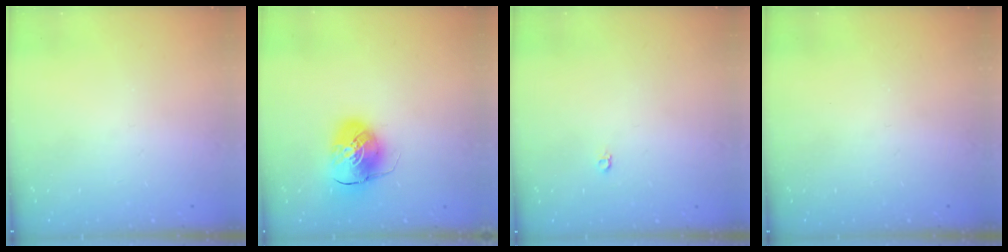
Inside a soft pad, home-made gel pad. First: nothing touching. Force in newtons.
{"total": 9.6, "press": 9.4, "slide": 1.7}
{"total": 3.5, "press": 3.4, "slide": 0.3}
{"total": 0.0}